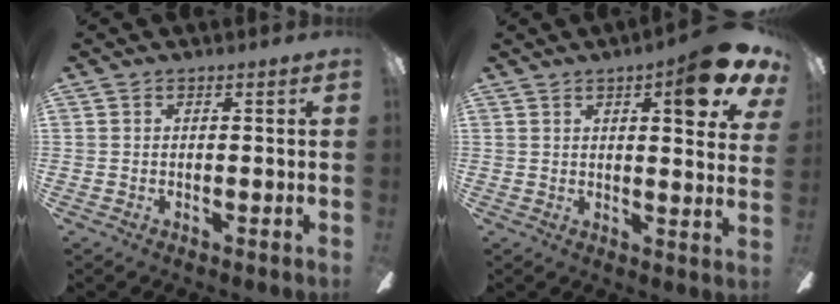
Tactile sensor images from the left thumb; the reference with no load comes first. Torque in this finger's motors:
{"motor_torque": [0.18, 0.18, 0.89, -0.66, 0.21]}